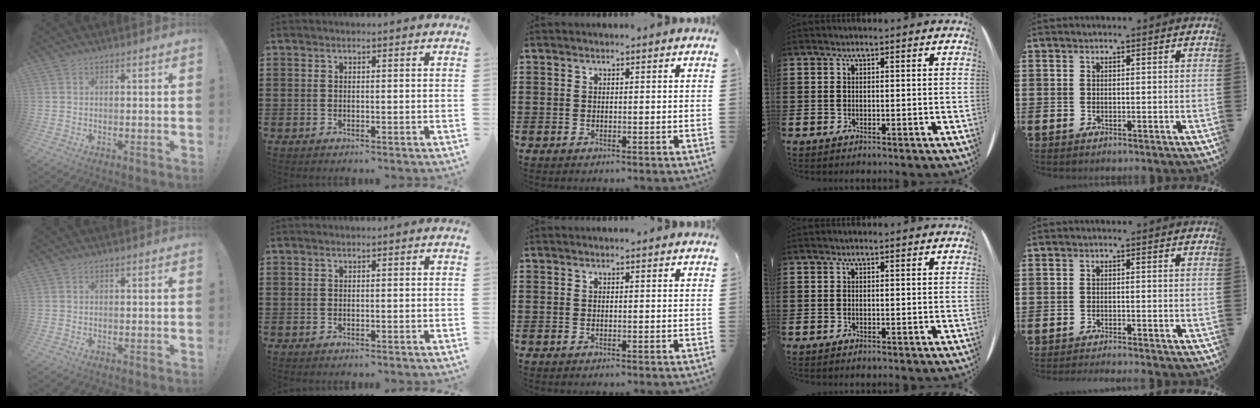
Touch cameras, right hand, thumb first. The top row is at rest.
{"little": {"total": 0.9, "force": [-0.8, -0.2, 0.1], "torque": [-0.001, -0.001, -0.017]}}